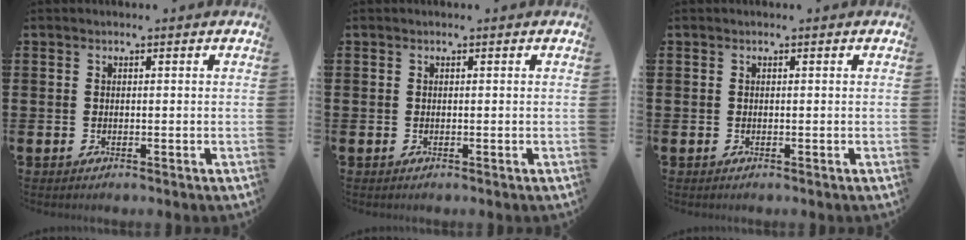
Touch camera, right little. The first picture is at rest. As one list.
[{"total": 0.0}, {"total": 0.0}]